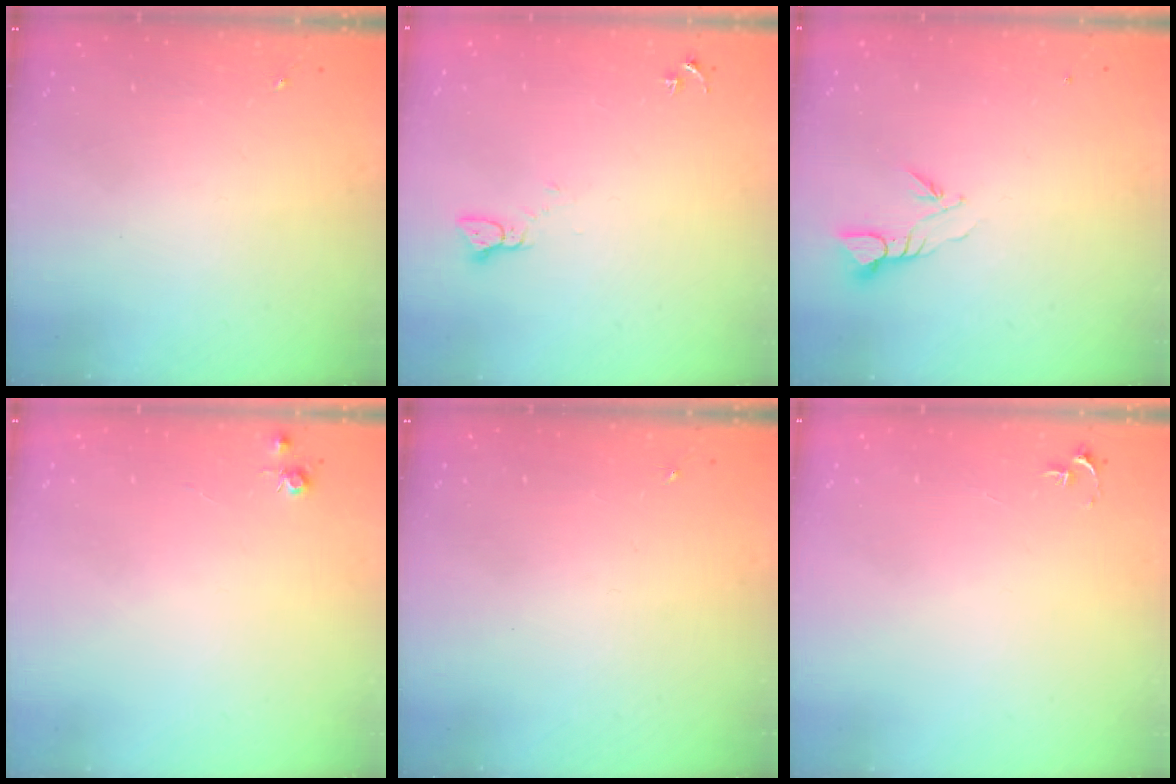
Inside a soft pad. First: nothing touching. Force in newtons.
{"total": 2.2, "press": 2.2, "slide": 0.2}
{"total": 3.7, "press": 3.7, "slide": 0.2}
{"total": 5.4, "press": 5.3, "slide": 0.7}
{"total": 0.0}
{"total": 2.7, "press": 2.7, "slide": 0.3}